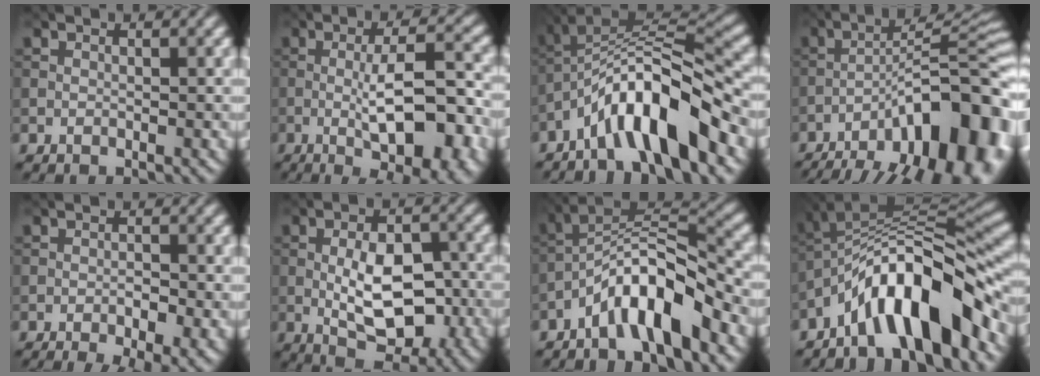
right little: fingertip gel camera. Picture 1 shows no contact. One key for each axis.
{"total": 10.4, "fx": -2.6, "fy": 2.7, "fz": 9.7, "tx": -0.142, "ty": -0.001, "tz": -0.037}
{"total": 10.3, "fx": -5.5, "fy": 2.6, "fz": 8.3, "tx": -0.129, "ty": 0.022, "tz": -0.098}
{"total": 18.2, "fx": -10.4, "fy": 5.6, "fz": 13.9, "tx": -0.162, "ty": 0.011, "tz": -0.160}
{"total": 5.5, "fx": -2.8, "fy": 1.6, "fz": 4.5, "tx": -0.067, "ty": -0.007, "tz": -0.032}
{"total": 7.5, "fx": -1.5, "fy": 3.5, "fz": 6.4, "tx": -0.110, "ty": 0.002, "tz": -0.026}
{"total": 8.3, "fx": -4.7, "fy": 2.3, "fz": 6.4, "tx": -0.105, "ty": 0.019, "tz": -0.092}
{"total": 10.7, "fx": -6.2, "fy": 2.6, "fz": 8.3, "tx": -0.120, "ty": 0.022, "tz": -0.109}